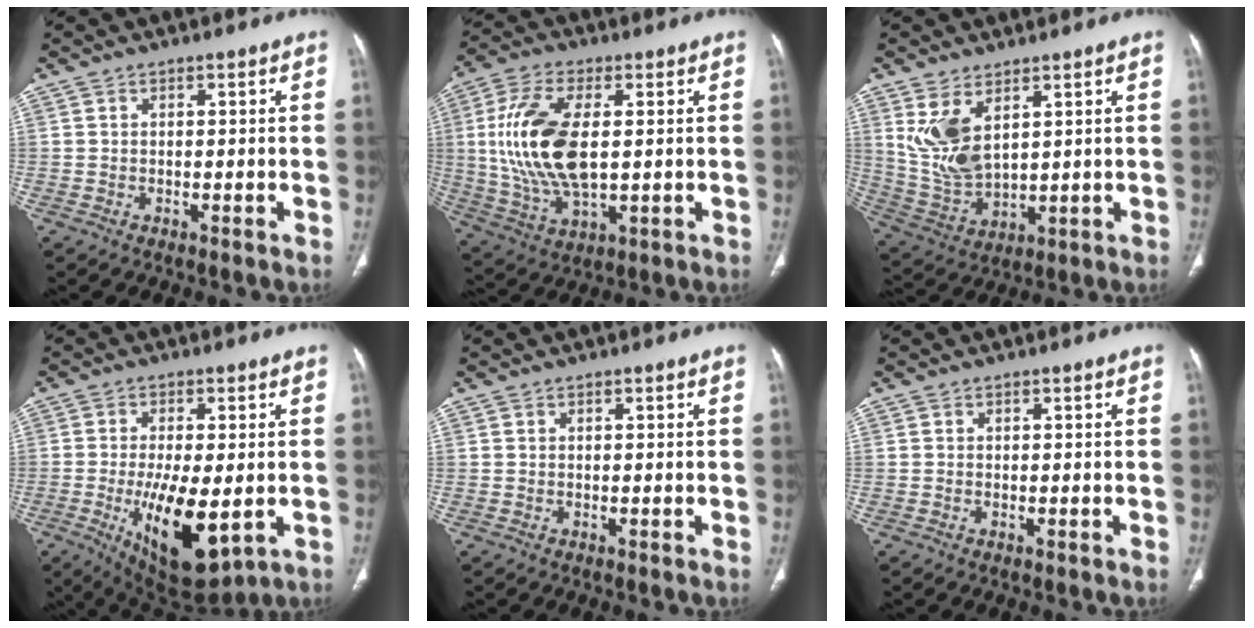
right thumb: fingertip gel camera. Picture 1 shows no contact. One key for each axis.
{"total": 17.0, "fx": 1.6, "fy": 8.5, "fz": 14.7, "tx": -0.305, "ty": -0.008, "tz": 0.035}
{"total": 10.2, "fx": 4.4, "fy": 5.3, "fz": 7.6, "tx": -0.150, "ty": -0.022, "tz": 0.106}
{"total": 14.6, "fx": -3.4, "fy": 5.8, "fz": 13.0, "tx": -0.214, "ty": -0.020, "tz": -0.036}
{"total": 0.0}
{"total": 0.0}